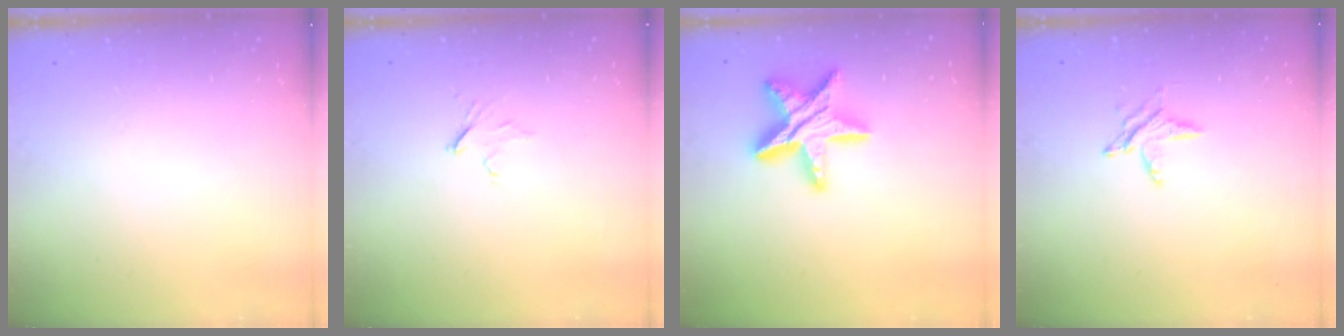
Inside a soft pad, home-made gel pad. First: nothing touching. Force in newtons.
{"total": 3.7, "press": 3.7, "slide": 0.4}
{"total": 16.6, "press": 16.6, "slide": 1.4}
{"total": 5.5, "press": 5.5, "slide": 0.7}